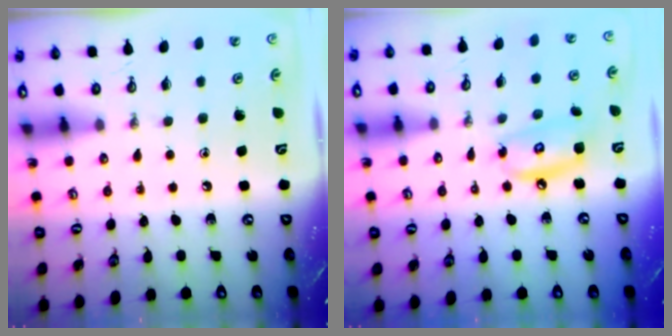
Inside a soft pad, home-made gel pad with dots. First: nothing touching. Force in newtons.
{"total": 8.8, "press": 8.7, "slide": 0.7}